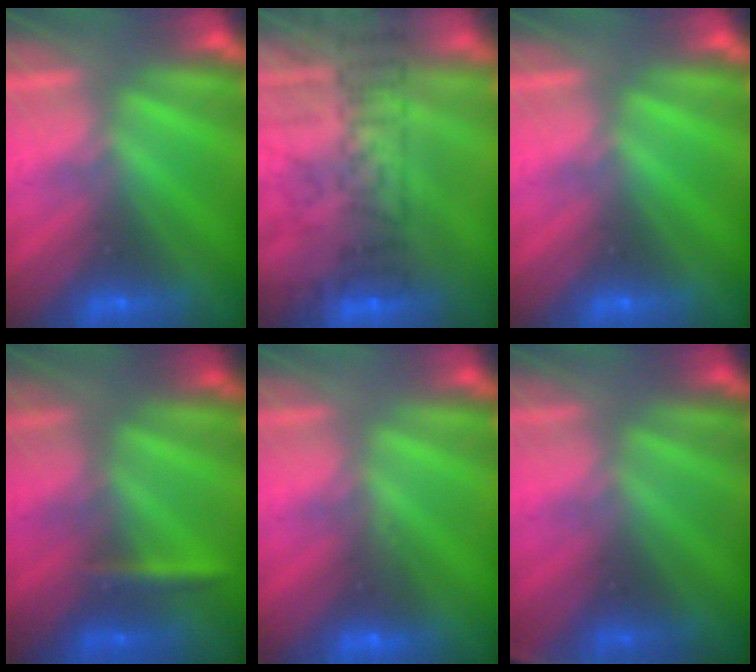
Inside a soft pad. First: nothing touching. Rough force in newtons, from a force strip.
{"total": 13.2}
{"total": 0.0}
{"total": 2.3}
{"total": 2.7}
{"total": 2.8}